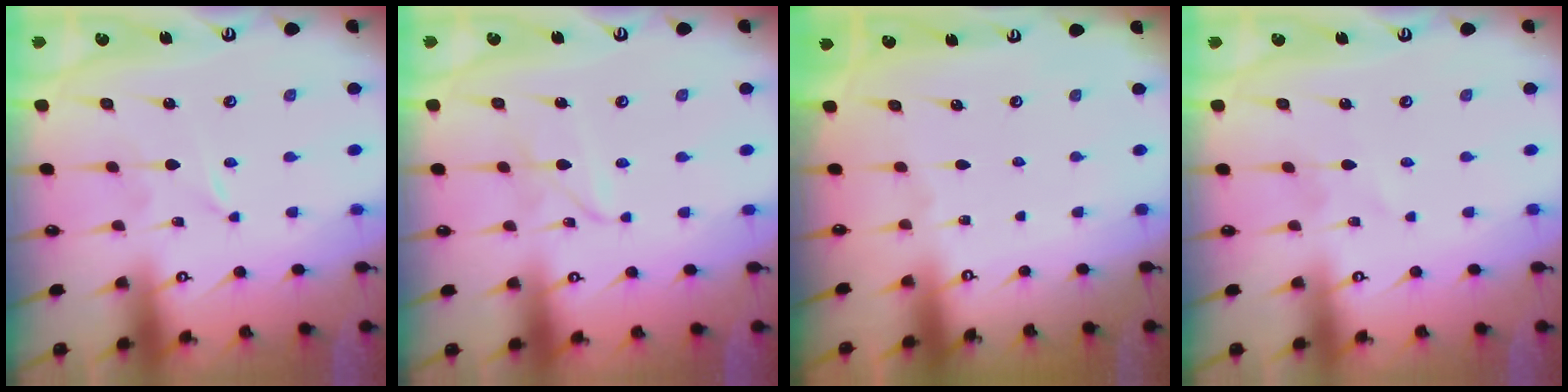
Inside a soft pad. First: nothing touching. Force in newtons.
{"total": 2.8, "press": 2.8, "slide": 0.3}
{"total": 0.0}
{"total": 1.2, "press": 1.2, "slide": 0.2}